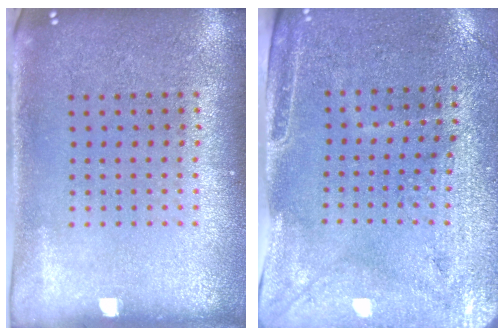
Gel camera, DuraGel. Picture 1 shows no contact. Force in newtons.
{"total": 3.0, "press": 2.7, "slide": 1.4}